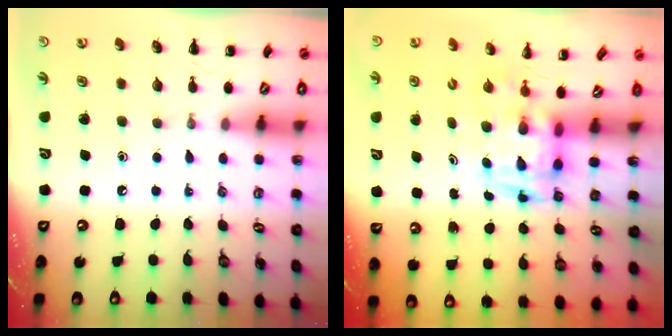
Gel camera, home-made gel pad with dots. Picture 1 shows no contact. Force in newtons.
{"total": 3.8, "press": 3.7, "slide": 0.7}